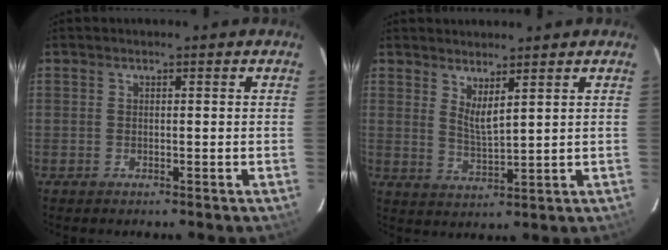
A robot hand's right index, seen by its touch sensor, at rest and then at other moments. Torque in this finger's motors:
{"motor_torque": [-0.11, 0.03, 0.03, 0.01]}